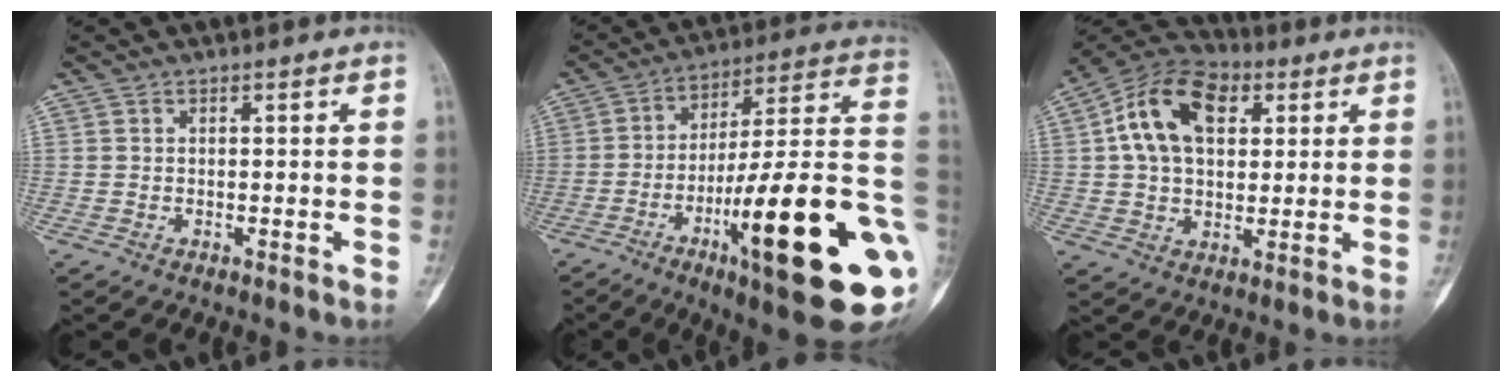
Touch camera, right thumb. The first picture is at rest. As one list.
[{"total": 28.8, "force": [-8.5, 5.7, 26.9], "torque": [-0.334, 0.017, -0.125]}, {"total": 15.5, "force": [4.2, 10.2, 10.9], "torque": [-0.168, 0.013, 0.065]}]